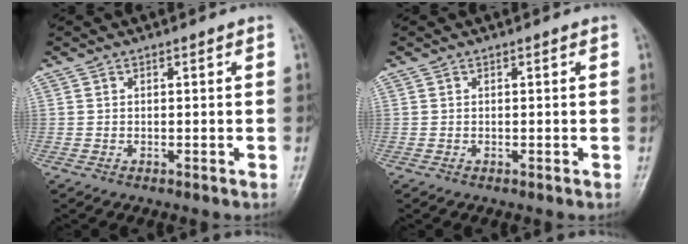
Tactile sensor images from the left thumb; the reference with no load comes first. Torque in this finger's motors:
{"motor_torque": [-0.01, 0.02, -0.08, -0.10, 0.00]}